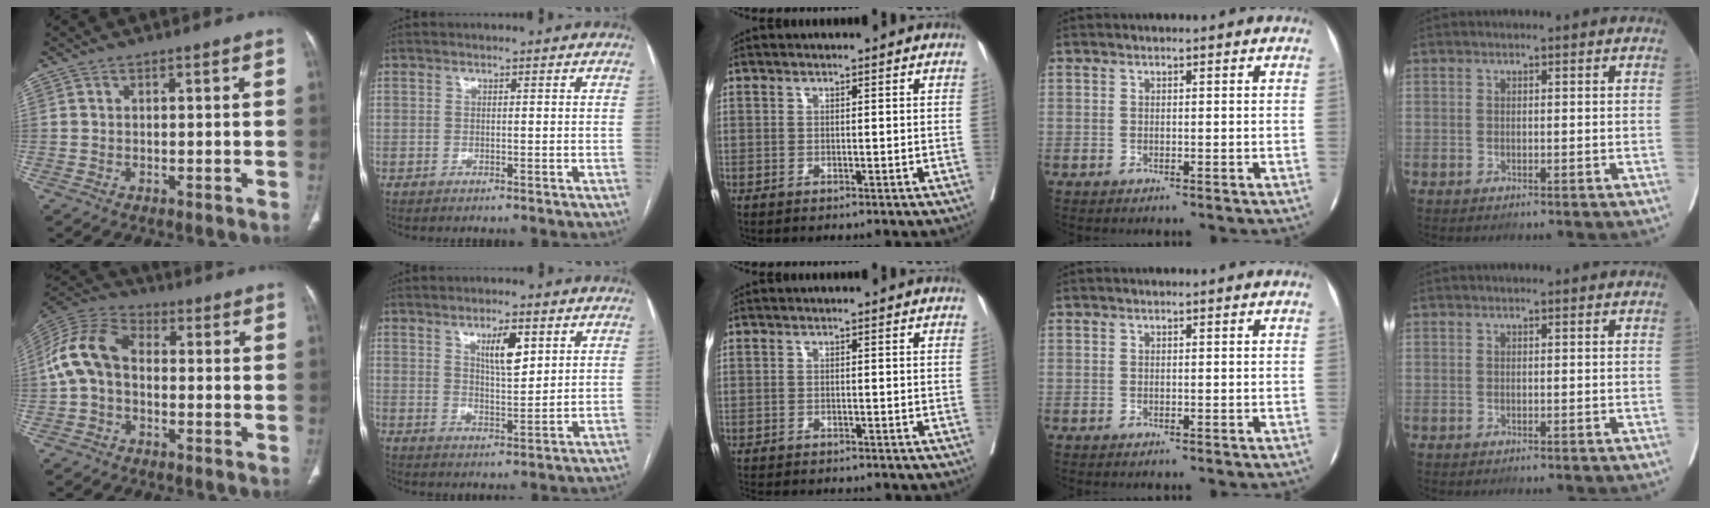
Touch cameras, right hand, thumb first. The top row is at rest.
{"thumb": {"total": 11.3, "force": [-0.4, 7.8, 8.2], "torque": [-0.161, 0.033, -0.021]}, "index": {"total": 6.0, "force": [2.9, 1.7, 5.0], "torque": [-0.087, -0.002, 0.052]}, "middle": {"total": 8.7, "force": [-7.8, 1.9, 3.2], "torque": [-0.045, -0.008, -0.104]}}